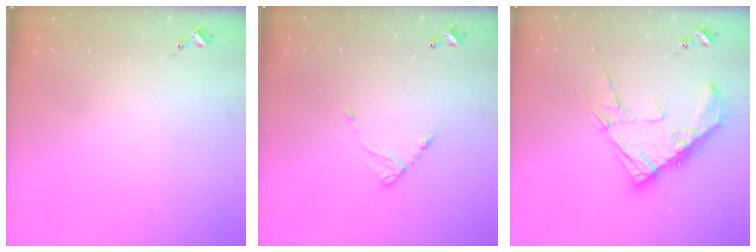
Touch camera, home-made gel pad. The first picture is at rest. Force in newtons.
{"total": 5.8, "press": 5.8, "slide": 0.3}
{"total": 13.3, "press": 13.2, "slide": 1.2}